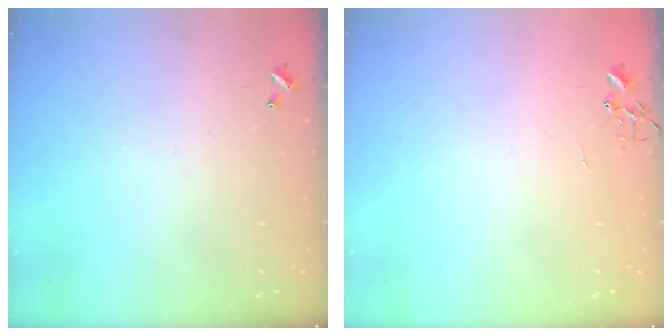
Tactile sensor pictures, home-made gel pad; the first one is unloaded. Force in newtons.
{"total": 0.0}